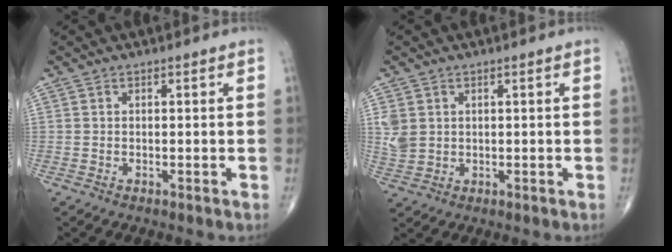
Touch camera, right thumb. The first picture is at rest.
{"total": 4.2, "force": [1.0, 3.5, 2.2], "torque": [-0.044, -0.003, 0.027]}